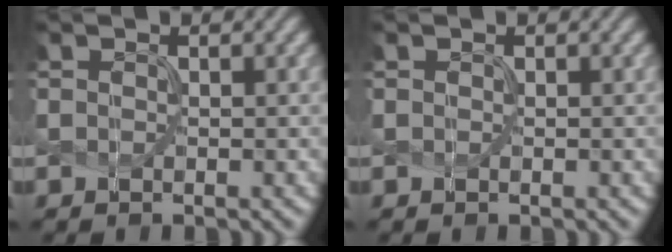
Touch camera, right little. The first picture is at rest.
{"total": 0.0}